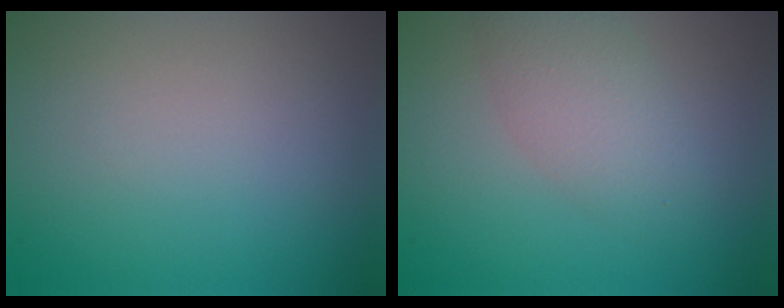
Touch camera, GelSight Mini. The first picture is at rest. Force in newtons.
{"total": 2.7, "press": 2.7, "slide": 0.2}